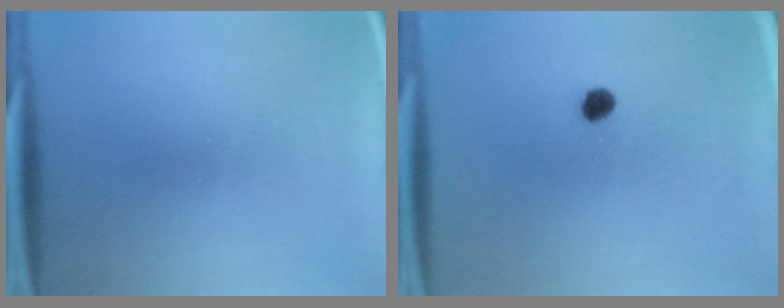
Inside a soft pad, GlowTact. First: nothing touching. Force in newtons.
{"total": 2.2}